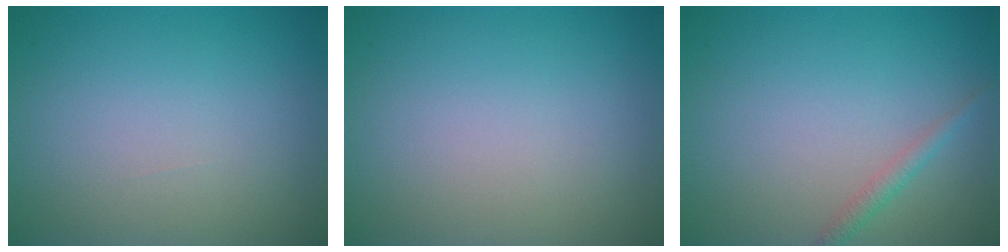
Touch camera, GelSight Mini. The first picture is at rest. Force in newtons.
{"total": 0.0}
{"total": 1.3, "press": 1.3, "slide": 0.0}